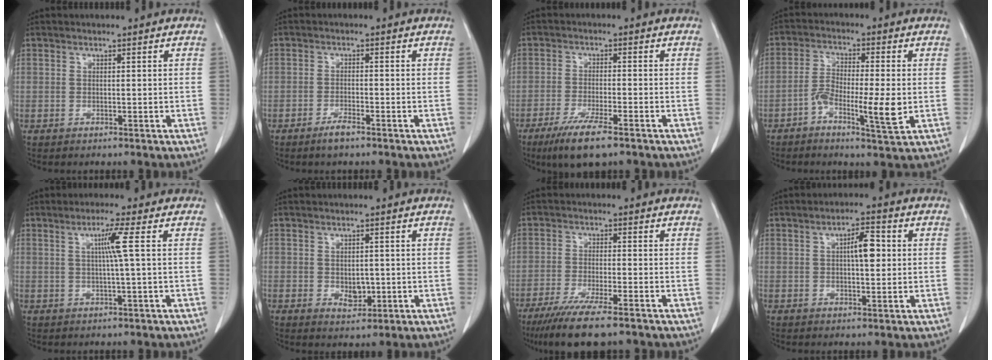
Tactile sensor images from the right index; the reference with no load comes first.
{"total": 2.4, "force": [-1.8, 0.3, 1.5], "torque": [-0.034, -0.002, -0.032]}
{"total": 7.9, "force": [-5.3, 0.9, 5.9], "torque": [-0.108, -0.020, -0.087]}
{"total": 7.5, "force": [-2.3, 1.2, 7.1], "torque": [-0.133, 0.002, -0.042]}
{"total": 3.9, "force": [0.7, -1.2, 3.6], "torque": [-0.072, 0.000, 0.015]}
{"total": 2.9, "force": [-0.4, 2.0, 2.1], "torque": [-0.030, -0.003, 0.003]}
{"total": 10.3, "force": [-7.7, 0.8, 6.8], "torque": [-0.110, -0.025, -0.123]}
{"total": 4.8, "force": [0.7, 1.4, 4.6], "torque": [-0.076, 0.009, 0.010]}